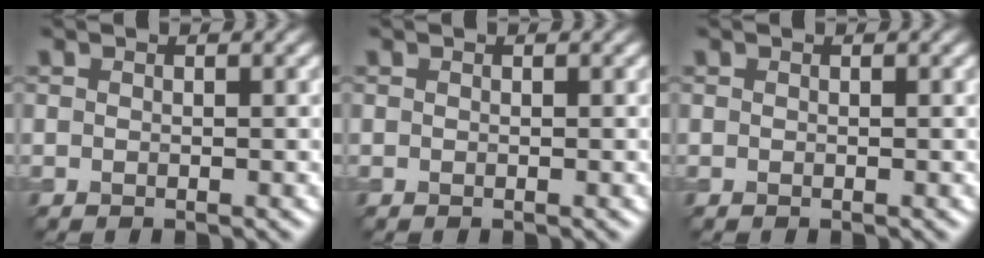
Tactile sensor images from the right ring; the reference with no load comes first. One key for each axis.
{"total": 0.0}
{"total": 0.0}